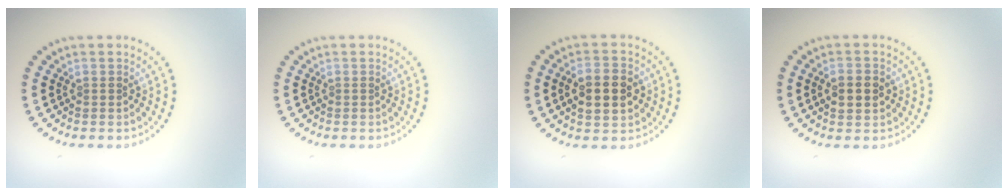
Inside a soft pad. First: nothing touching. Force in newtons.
{"total": 0.0}
{"total": 4.6, "press": 4.6, "slide": 0.1}
{"total": 3.2, "press": 3.2, "slide": 0.1}